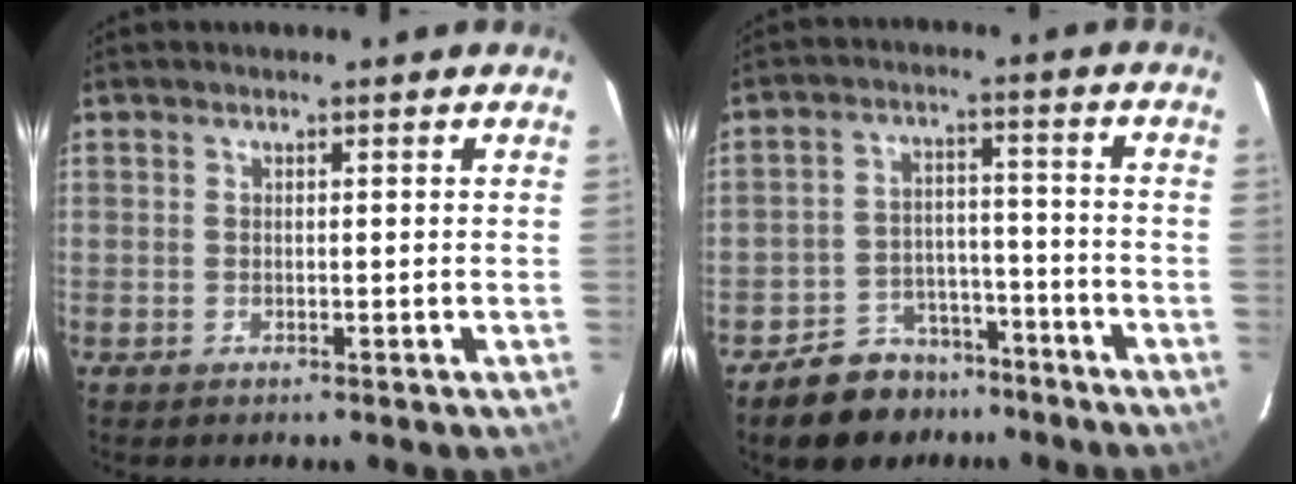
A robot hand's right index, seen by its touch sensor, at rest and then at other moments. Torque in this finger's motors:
{"motor_torque": [-0.01, -0.22, -0.83, -0.15]}